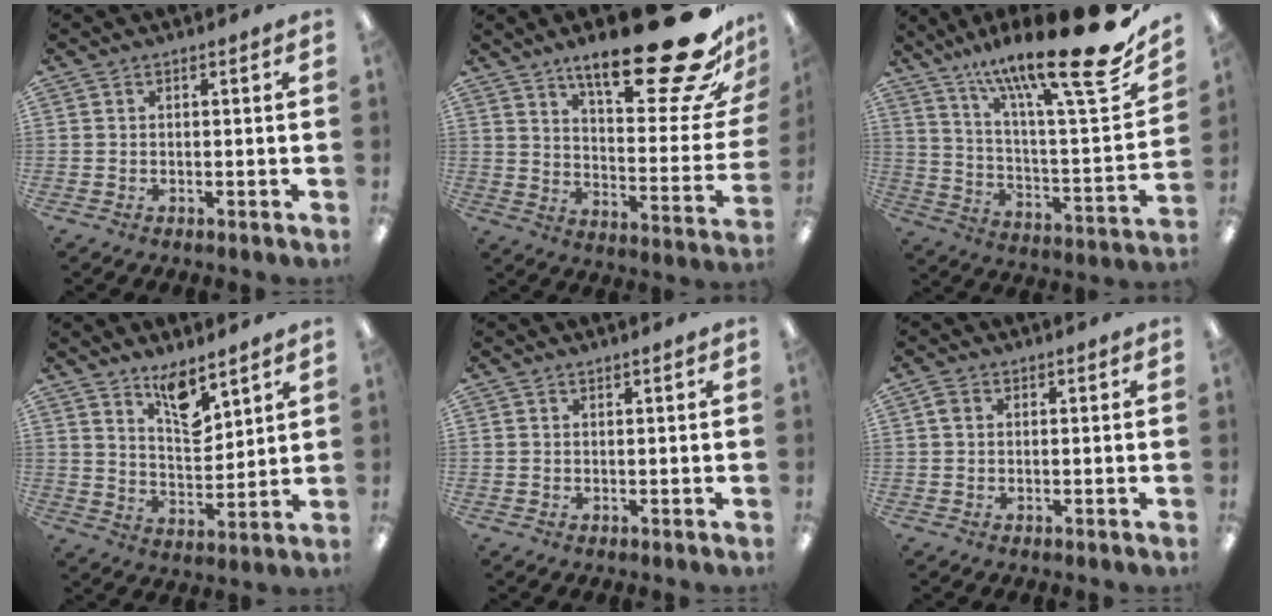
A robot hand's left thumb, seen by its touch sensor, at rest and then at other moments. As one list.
[{"total": 28.1, "force": [18.4, 7.6, 19.8], "torque": [-0.278, -0.130, 0.294]}, {"total": 24.5, "force": [17.3, 4.2, 16.8], "torque": [-0.255, -0.119, 0.271]}, {"total": 9.2, "force": [7.1, 3.3, 4.9], "torque": [-0.068, -0.050, 0.122]}, {"total": 0.7, "force": [0.7, 0.2, 0.2], "torque": [-0.004, 0.001, 0.013]}, {"total": 2.0, "force": [0.7, 1.4, 1.3], "torque": [-0.028, 0.006, 0.011]}]